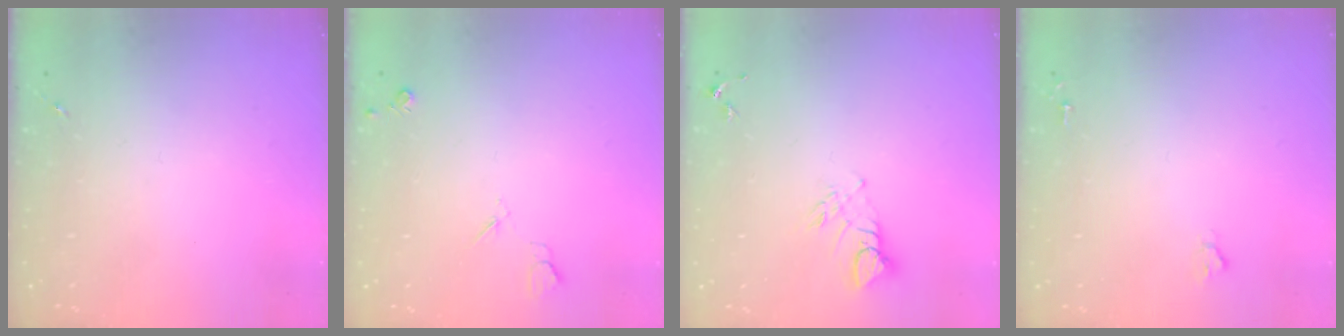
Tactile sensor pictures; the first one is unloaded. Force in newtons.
{"total": 4.1, "press": 4.0, "slide": 0.7}
{"total": 5.3, "press": 5.2, "slide": 0.4}
{"total": 1.6, "press": 1.6, "slide": 0.2}